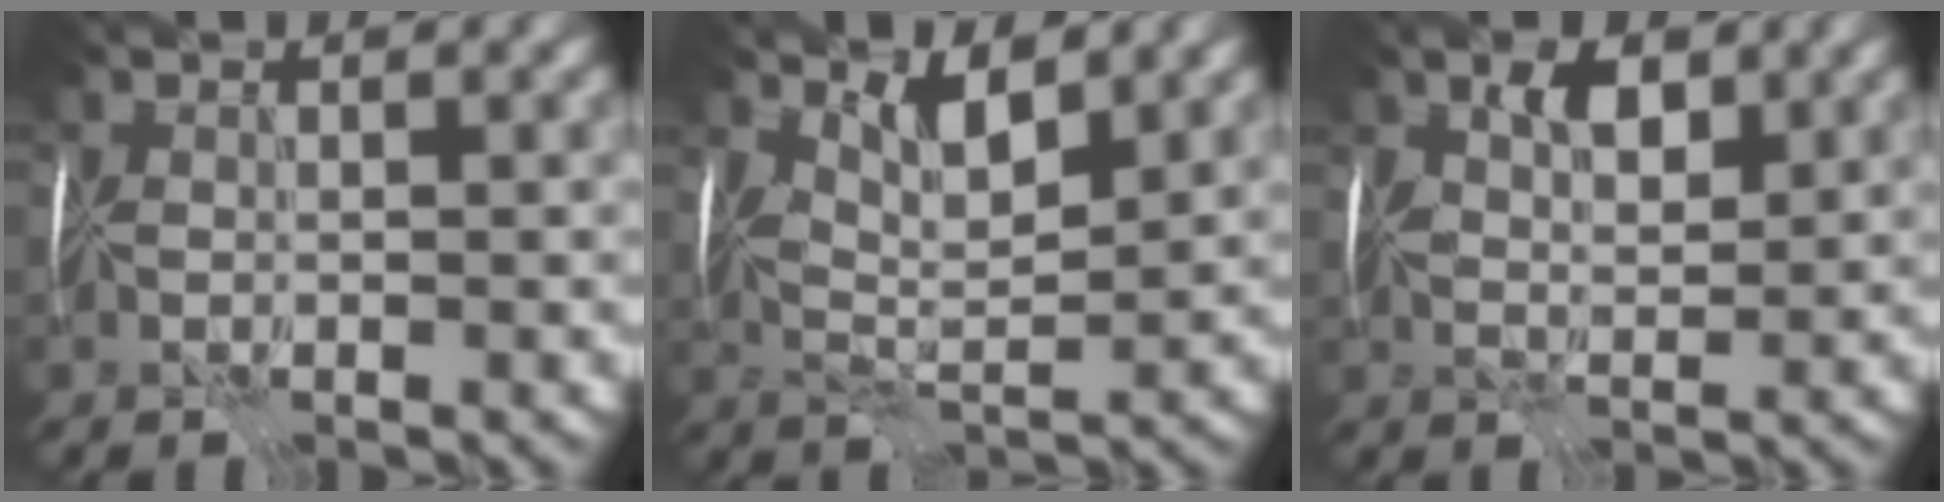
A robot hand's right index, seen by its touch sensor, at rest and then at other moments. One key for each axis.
{"total": 4.4, "fx": 2.4, "fy": 1.5, "fz": 3.4, "tx": -0.068, "ty": -0.004, "tz": 0.044}
{"total": 4.1, "fx": 2.0, "fy": 2.0, "fz": 3.0, "tx": -0.052, "ty": 0.003, "tz": 0.033}